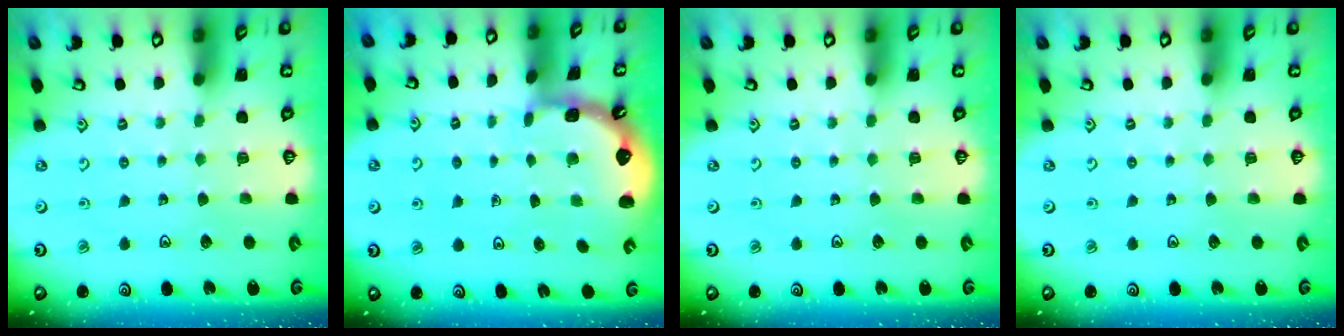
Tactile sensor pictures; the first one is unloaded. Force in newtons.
{"total": 1.2, "press": 1.2, "slide": 0.1}
{"total": 0.0}
{"total": 0.0}